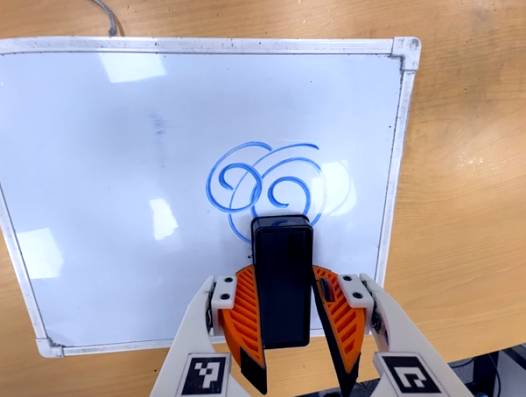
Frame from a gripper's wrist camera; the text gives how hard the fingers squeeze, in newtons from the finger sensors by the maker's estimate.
{"total": 5.4, "left": 5.2, "right": 5.6}